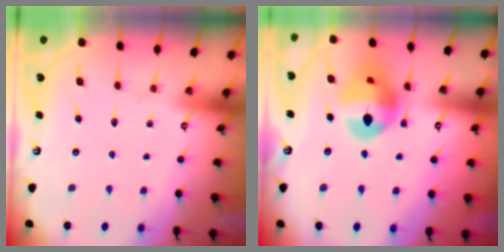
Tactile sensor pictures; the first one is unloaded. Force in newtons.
{"total": 14.5, "press": 14.4, "slide": 1.8}